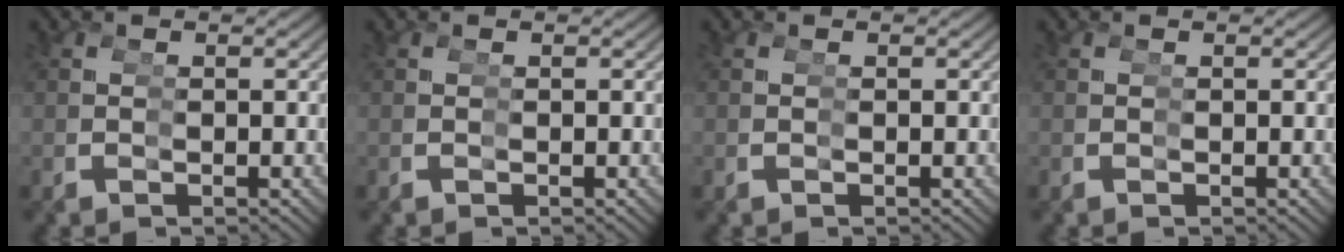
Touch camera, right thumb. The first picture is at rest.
{"total": 0.0}
{"total": 0.0}
{"total": 0.0}